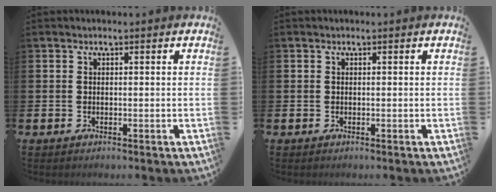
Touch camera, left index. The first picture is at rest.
{"total": 0.0}